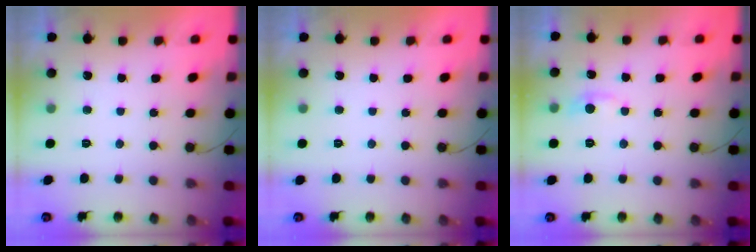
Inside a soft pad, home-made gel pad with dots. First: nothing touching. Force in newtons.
{"total": 0.0}
{"total": 5.5, "press": 5.5, "slide": 0.5}